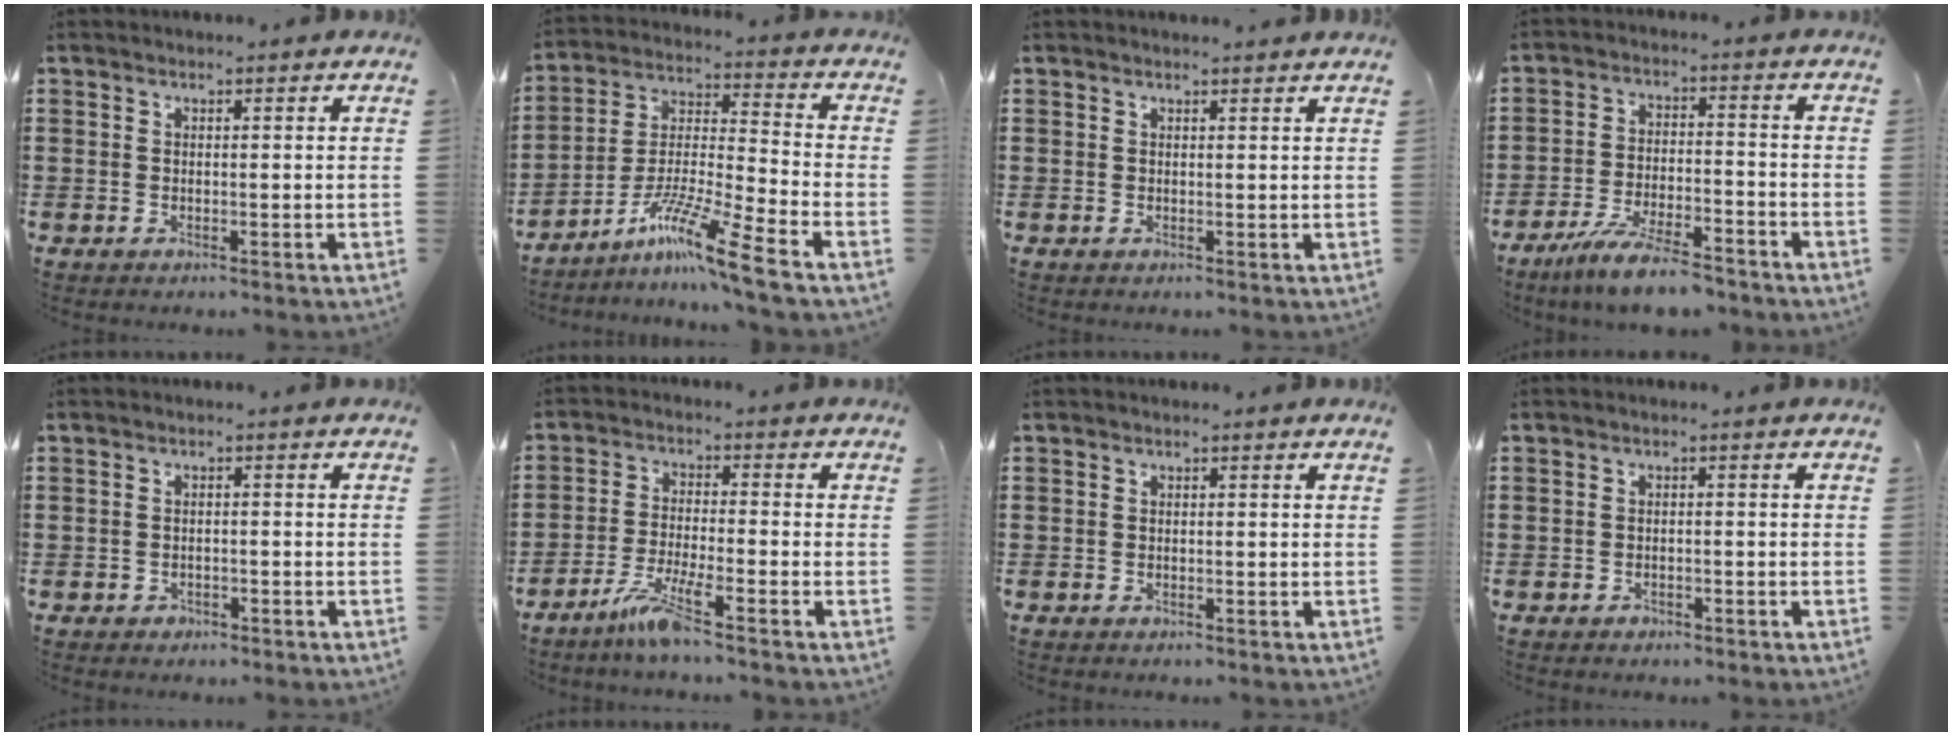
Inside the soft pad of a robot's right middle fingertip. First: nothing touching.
{"total": 11.0, "force": [-8.1, -0.3, 7.5], "torque": [-0.149, -0.009, -0.165]}
{"total": 0.7, "force": [0.6, -0.1, 0.2], "torque": [0.004, -0.004, 0.011]}
{"total": 7.7, "force": [-6.6, 0.6, 3.9], "torque": [-0.083, -0.004, -0.127]}
{"total": 1.2, "force": [-1.1, 0.6, 0.2], "torque": [-0.008, -0.001, -0.024]}
{"total": 5.8, "force": [-4.3, 0.0, 3.8], "torque": [-0.081, -0.012, -0.081]}
{"total": 0.0}
{"total": 1.2, "force": [-1.1, 0.5, 0.2], "torque": [-0.007, -0.001, -0.024]}